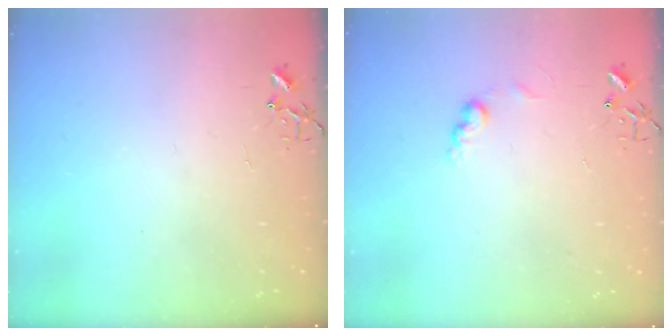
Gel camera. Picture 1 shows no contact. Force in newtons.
{"total": 7.3, "press": 7.2, "slide": 0.8}